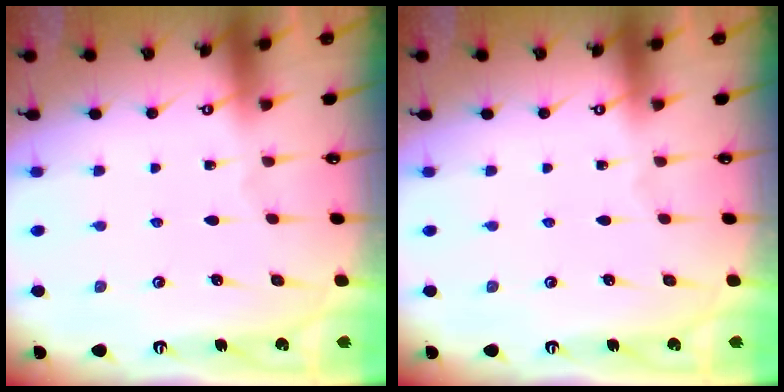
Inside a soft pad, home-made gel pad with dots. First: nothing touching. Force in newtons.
{"total": 0.0}